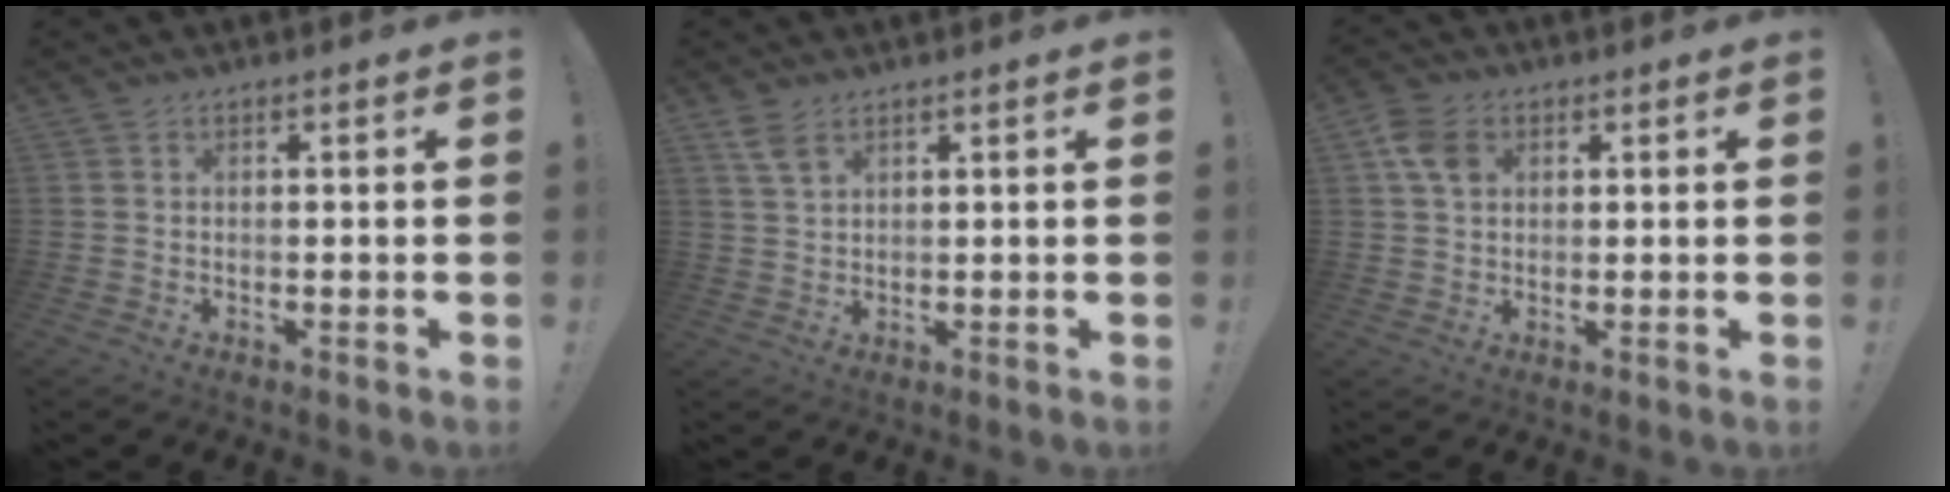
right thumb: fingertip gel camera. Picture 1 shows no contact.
{"total": 4.4, "force": [2.9, 1.8, 2.8], "torque": [-0.057, -0.010, 0.054]}
{"total": 6.6, "force": [2.2, 4.7, 4.0], "torque": [-0.070, 0.006, 0.046]}